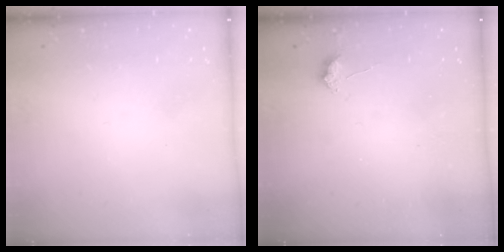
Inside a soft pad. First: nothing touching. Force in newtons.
{"total": 3.0, "press": 2.9, "slide": 0.5}